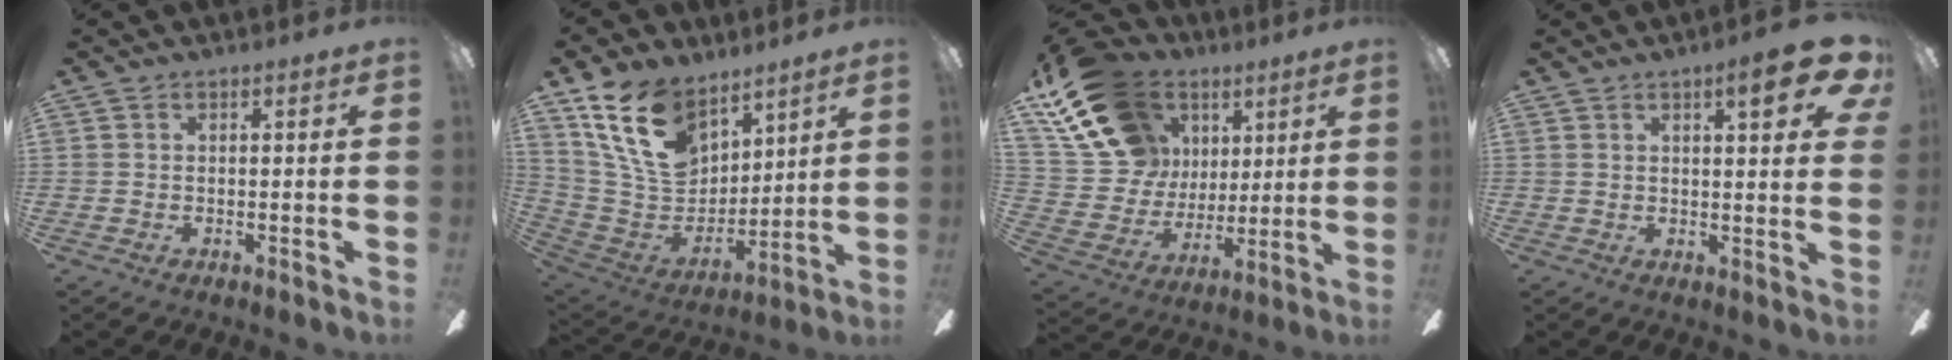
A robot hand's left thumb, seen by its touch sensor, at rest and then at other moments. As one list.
[{"total": 18.7, "force": [11.5, 11.2, 9.6], "torque": [-0.200, -0.041, 0.218]}, {"total": 22.8, "force": [11.8, 16.3, 10.6], "torque": [-0.214, -0.042, 0.235]}, {"total": 9.8, "force": [4.5, 2.3, 8.4], "torque": [-0.097, -0.019, 0.063]}]